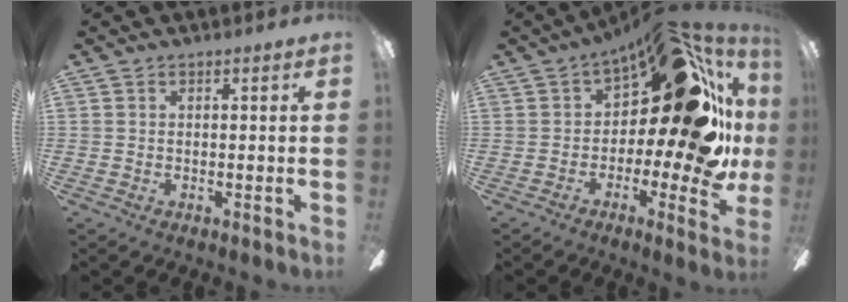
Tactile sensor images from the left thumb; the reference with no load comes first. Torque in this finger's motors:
{"motor_torque": [1.56, 3.45, 0.17, 0.18, 0.13]}